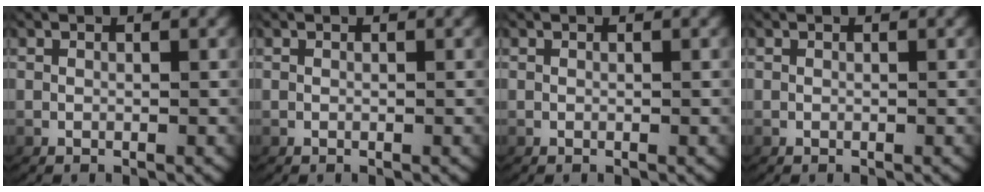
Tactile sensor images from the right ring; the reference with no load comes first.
{"total": 0.0}
{"total": 0.0}
{"total": 0.0}